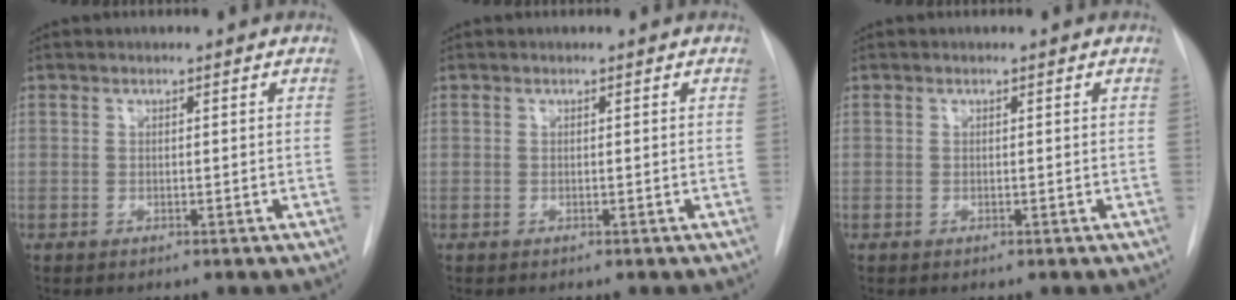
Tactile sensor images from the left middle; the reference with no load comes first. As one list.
[{"total": 0.0}, {"total": 0.0}]